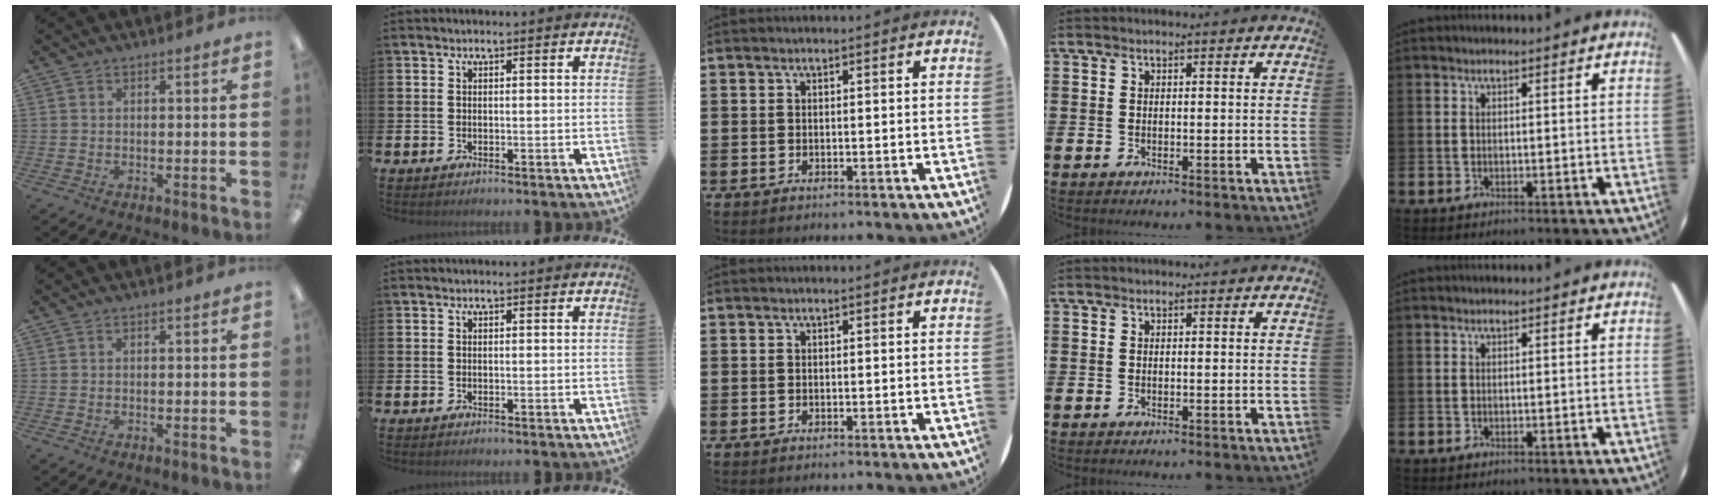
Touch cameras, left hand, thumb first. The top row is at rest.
{}